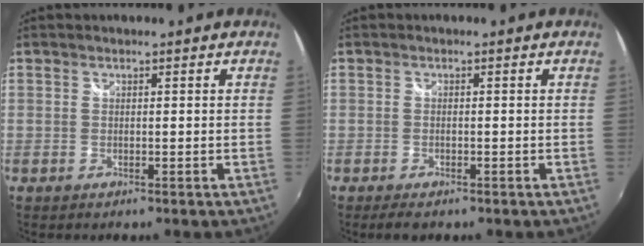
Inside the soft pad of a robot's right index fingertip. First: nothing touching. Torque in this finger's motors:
{"motor_torque": [0.22, 0.13, 0.06, 0.01]}